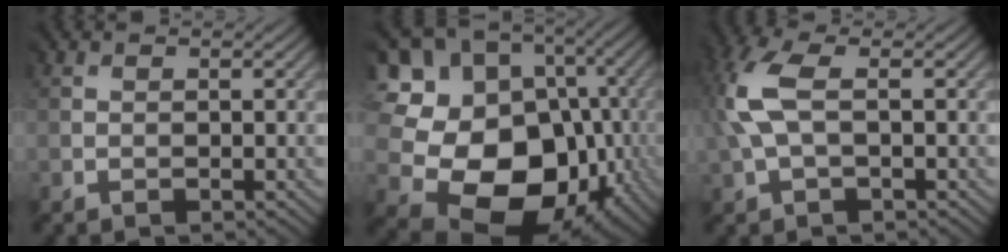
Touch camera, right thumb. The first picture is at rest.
{"total": 17.2, "force": [-1.6, 14.7, 8.7], "torque": [-0.202, -0.053, 0.013]}
{"total": 6.3, "force": [1.1, 3.2, 5.3], "torque": [-0.163, 0.015, 0.020]}